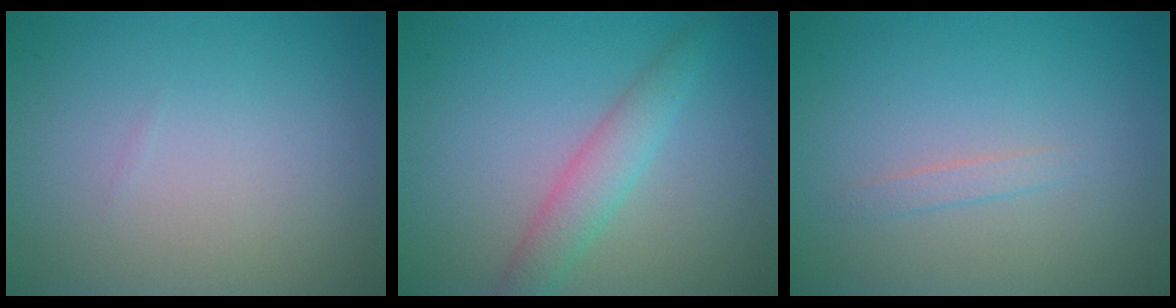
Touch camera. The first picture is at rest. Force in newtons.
{"total": 2.9, "press": 2.9, "slide": 0.1}
{"total": 0.9, "press": 0.9, "slide": 0.0}